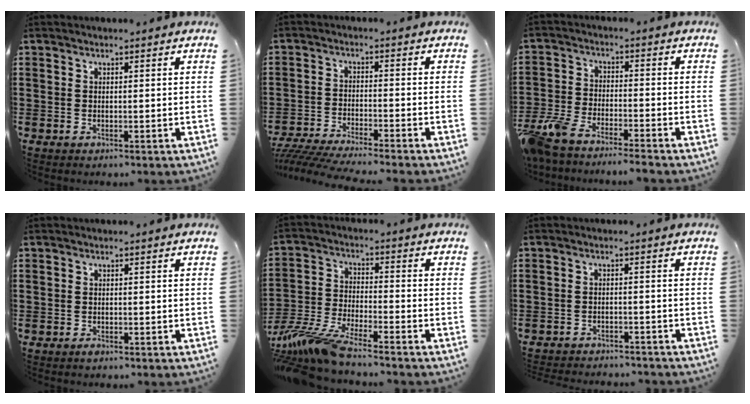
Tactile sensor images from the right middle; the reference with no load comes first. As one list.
[{"total": 4.6, "force": [-4.4, -0.2, 1.3], "torque": [-0.036, -0.013, -0.093]}, {"total": 6.1, "force": [-5.7, 0.6, 2.1], "torque": [-0.073, -0.013, -0.120]}, {"total": 0.6, "force": [-0.5, 0.2, 0.3], "torque": [-0.007, -0.004, -0.008]}, {"total": 8.6, "force": [-7.7, 0.6, 3.7], "torque": [-0.096, -0.009, -0.157]}, {"total": 2.3, "force": [-2.2, 0.1, -0.1], "torque": [-0.005, -0.001, -0.048]}]